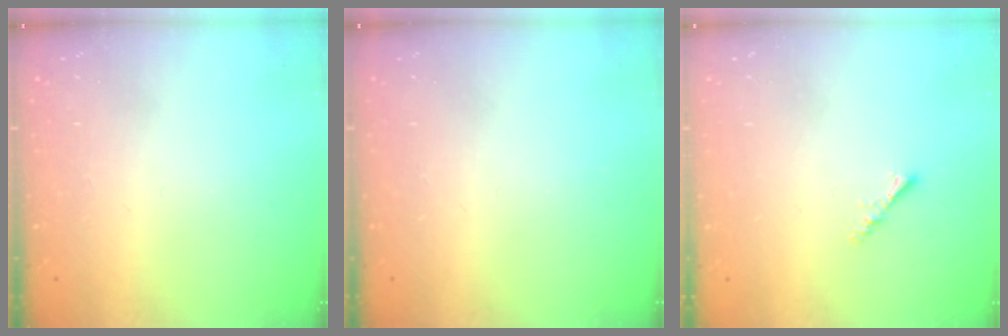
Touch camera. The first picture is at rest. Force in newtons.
{"total": 0.0}
{"total": 1.9, "press": 1.9, "slide": 0.4}